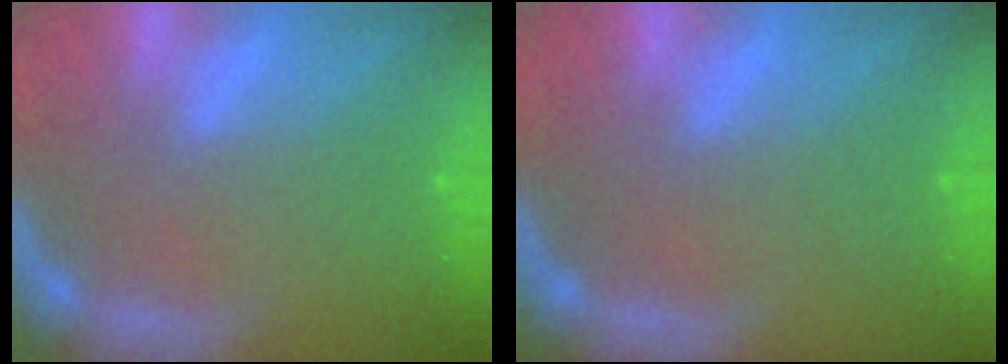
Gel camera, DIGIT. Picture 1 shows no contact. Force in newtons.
{"total": 0.0}